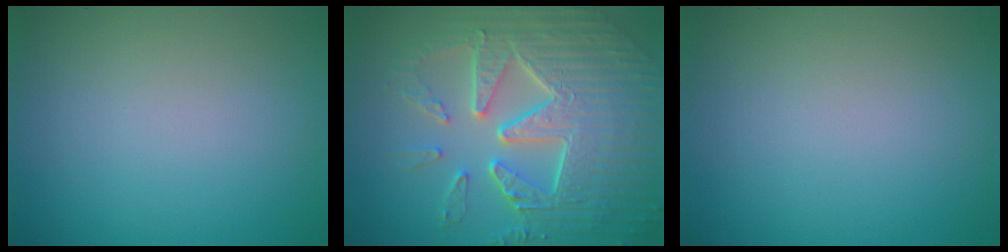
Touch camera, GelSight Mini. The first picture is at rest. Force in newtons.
{"total": 9.8, "press": 6.6, "slide": 7.2}
{"total": 0.0}